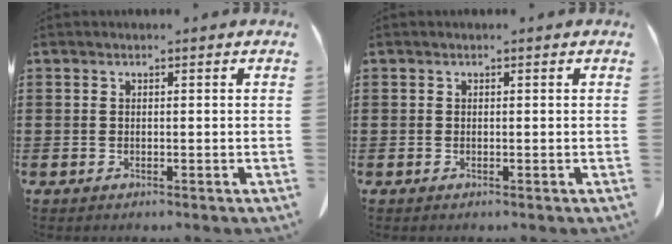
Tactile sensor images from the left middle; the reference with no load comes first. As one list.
[{"total": 0.0}]